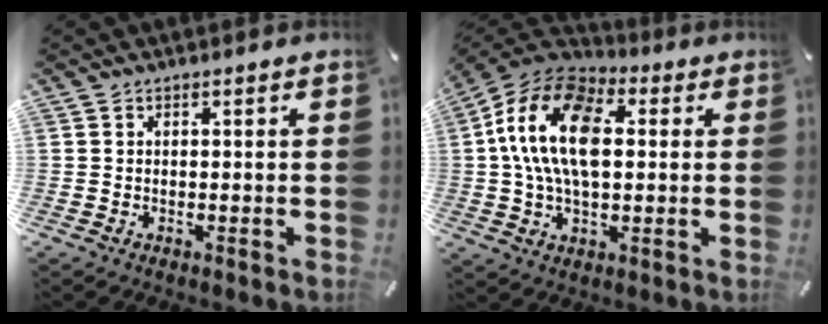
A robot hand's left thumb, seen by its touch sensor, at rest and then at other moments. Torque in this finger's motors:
{"motor_torque": [2.44, 2.57, 2.49, -0.28, 0.39]}